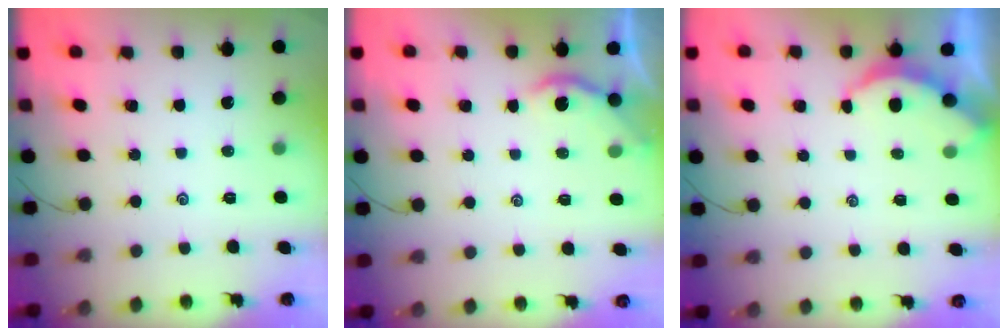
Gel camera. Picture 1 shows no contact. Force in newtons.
{"total": 1.8, "press": 1.8, "slide": 0.1}
{"total": 2.1, "press": 2.0, "slide": 0.4}